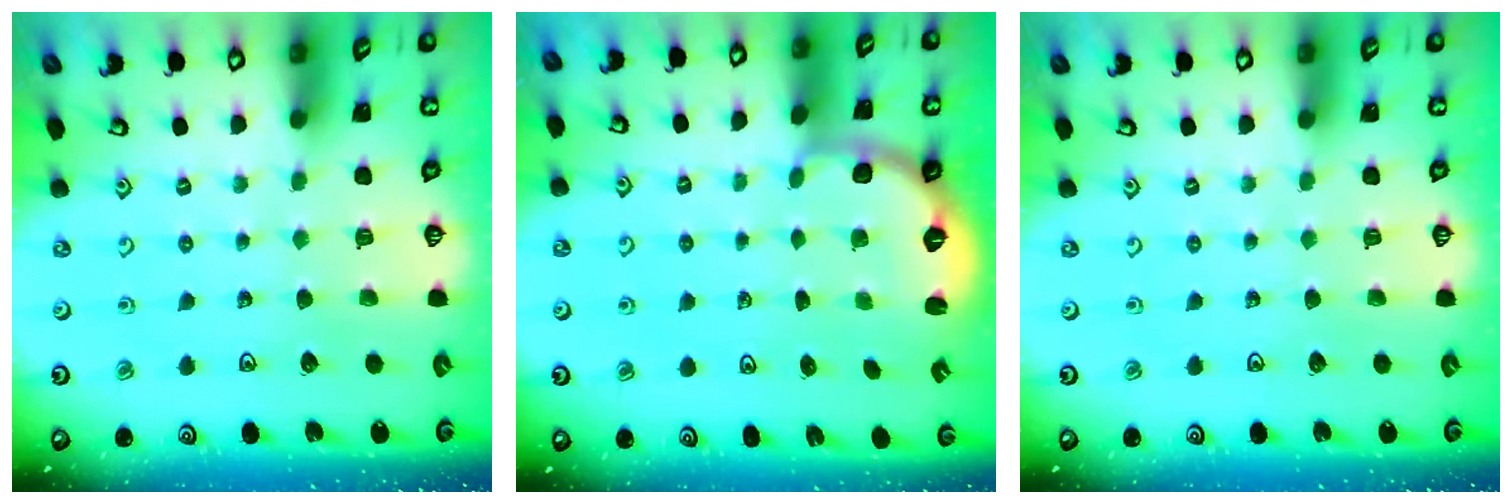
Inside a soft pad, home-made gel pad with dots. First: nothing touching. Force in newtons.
{"total": 3.5, "press": 2.8, "slide": 2.2}
{"total": 0.0}